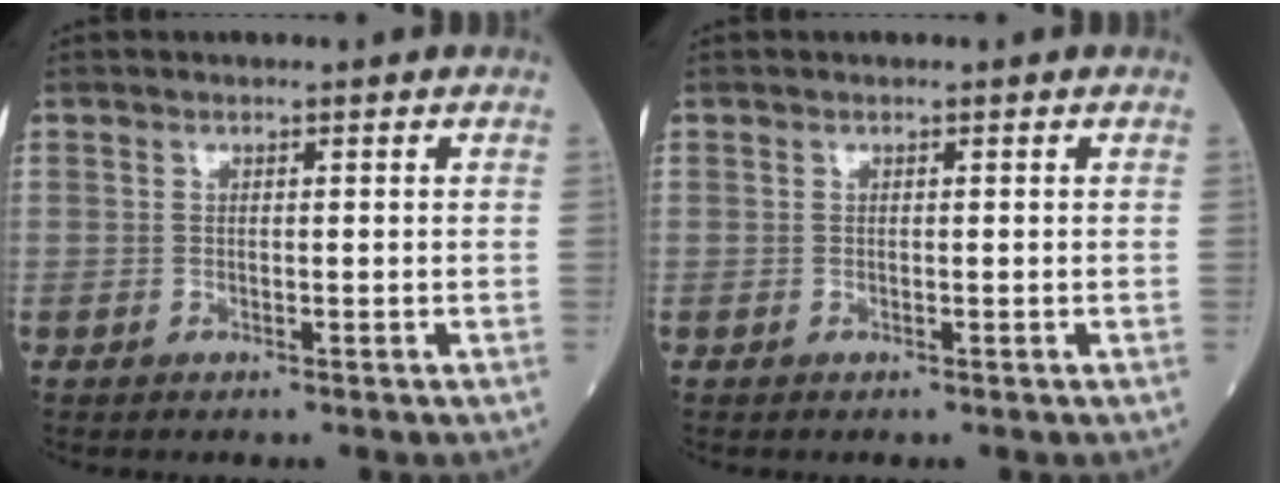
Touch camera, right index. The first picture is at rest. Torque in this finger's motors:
{"motor_torque": [0.00, 0.00, 0.00, -0.01]}